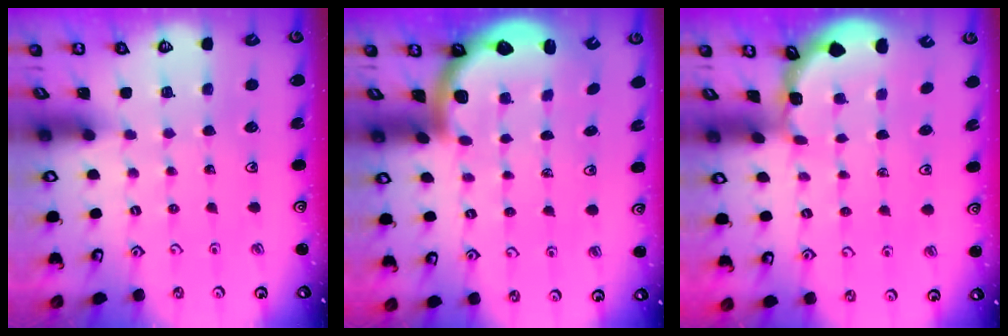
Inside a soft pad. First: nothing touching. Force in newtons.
{"total": 2.9, "press": 2.8, "slide": 0.4}
{"total": 1.6, "press": 1.5, "slide": 0.2}